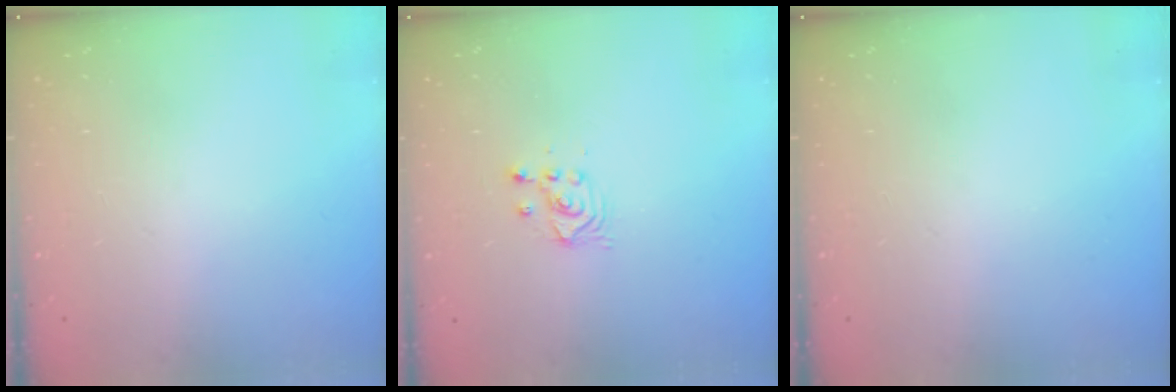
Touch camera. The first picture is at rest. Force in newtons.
{"total": 2.4, "press": 2.4, "slide": 0.2}
{"total": 0.0}